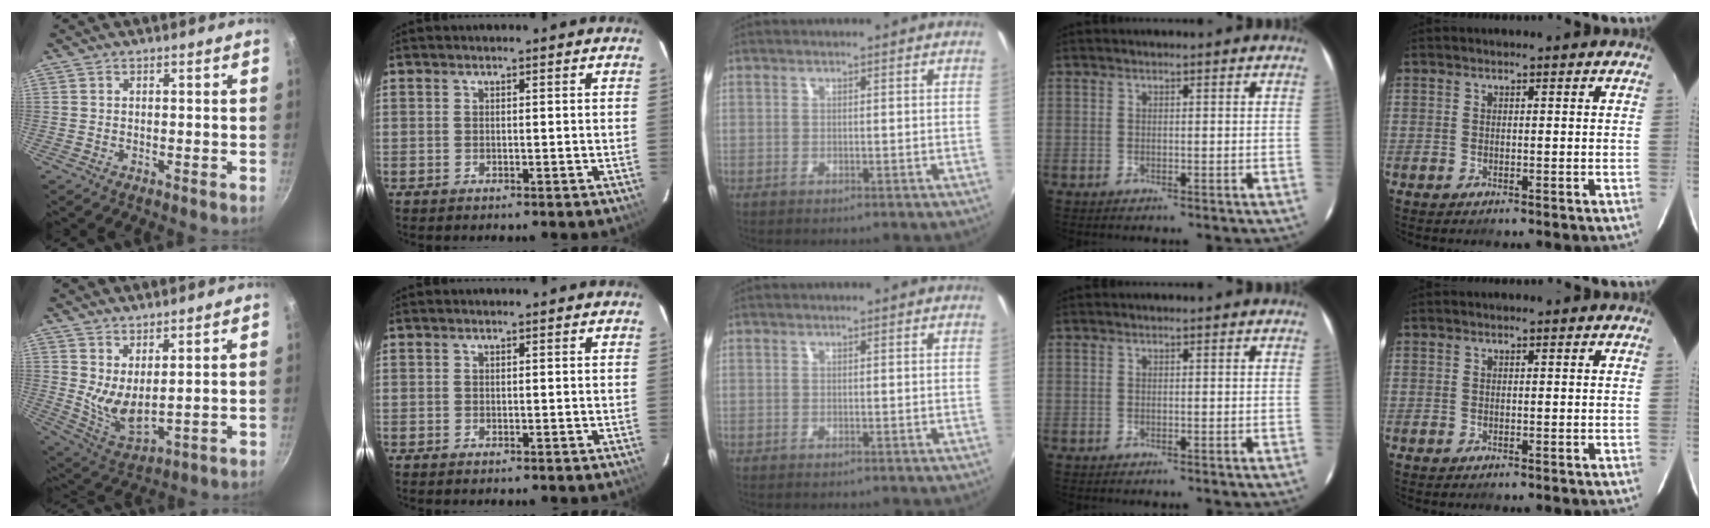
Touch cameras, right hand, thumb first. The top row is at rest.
{"thumb": {"total": 8.1, "force": [4.3, 3.0, 6.2], "torque": [-0.104, -0.056, 0.085]}}